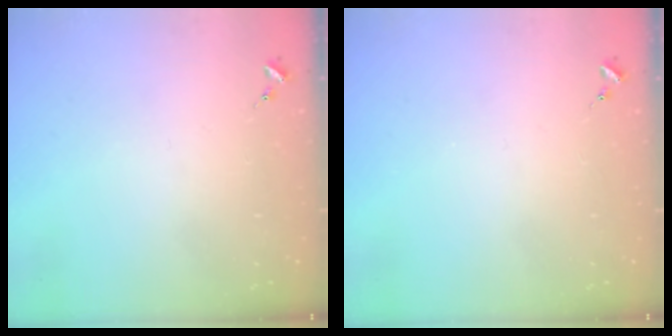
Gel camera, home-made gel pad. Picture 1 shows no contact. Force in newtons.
{"total": 0.0}